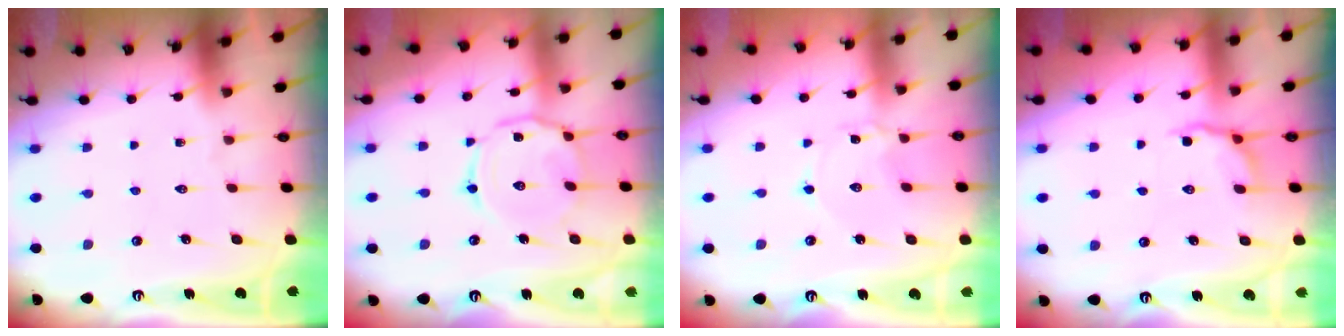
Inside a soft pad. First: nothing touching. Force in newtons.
{"total": 9.5, "press": 9.5, "slide": 0.7}
{"total": 1.0, "press": 1.0, "slide": 0.1}
{"total": 4.6, "press": 4.2, "slide": 1.8}